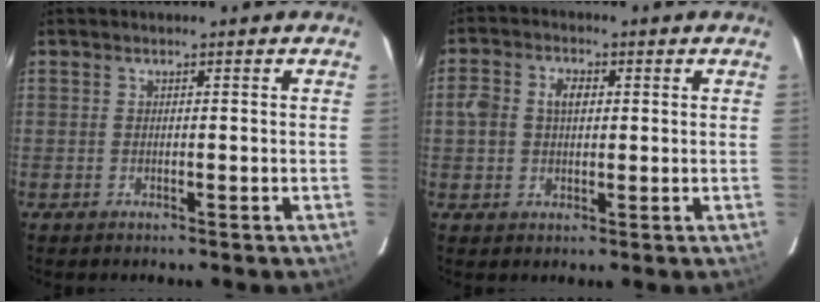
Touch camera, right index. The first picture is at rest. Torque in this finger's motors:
{"motor_torque": [0.12, -0.05, 0.11, 0.06]}